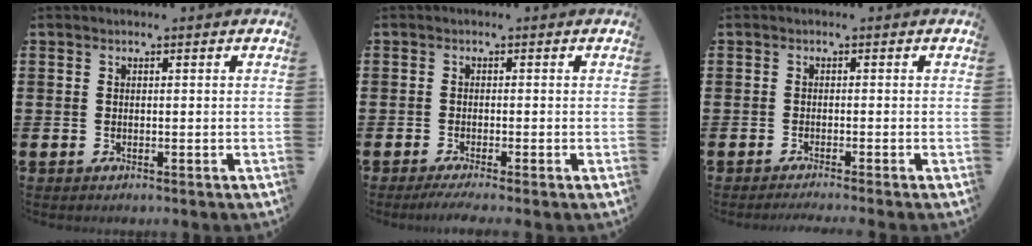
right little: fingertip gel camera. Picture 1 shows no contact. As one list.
[{"total": 1.3, "force": [-0.8, -0.1, 0.9], "torque": [-0.011, 0.000, -0.015]}, {"total": 1.0, "force": [-0.9, -0.3, 0.2], "torque": [-0.002, 0.000, -0.018]}]